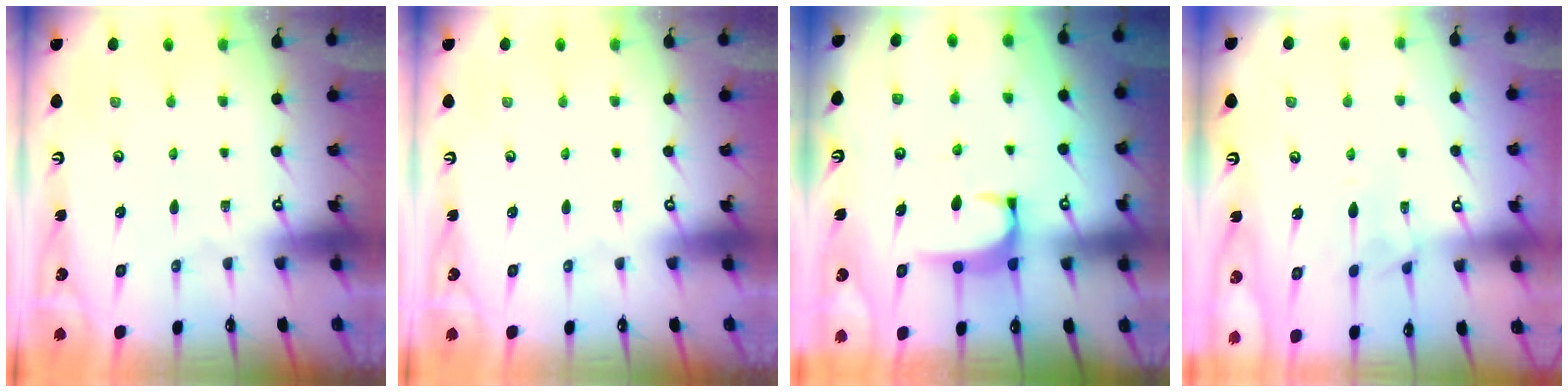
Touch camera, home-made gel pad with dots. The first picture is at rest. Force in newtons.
{"total": 0.0}
{"total": 2.0, "press": 1.9, "slide": 0.5}
{"total": 2.9, "press": 2.8, "slide": 0.4}